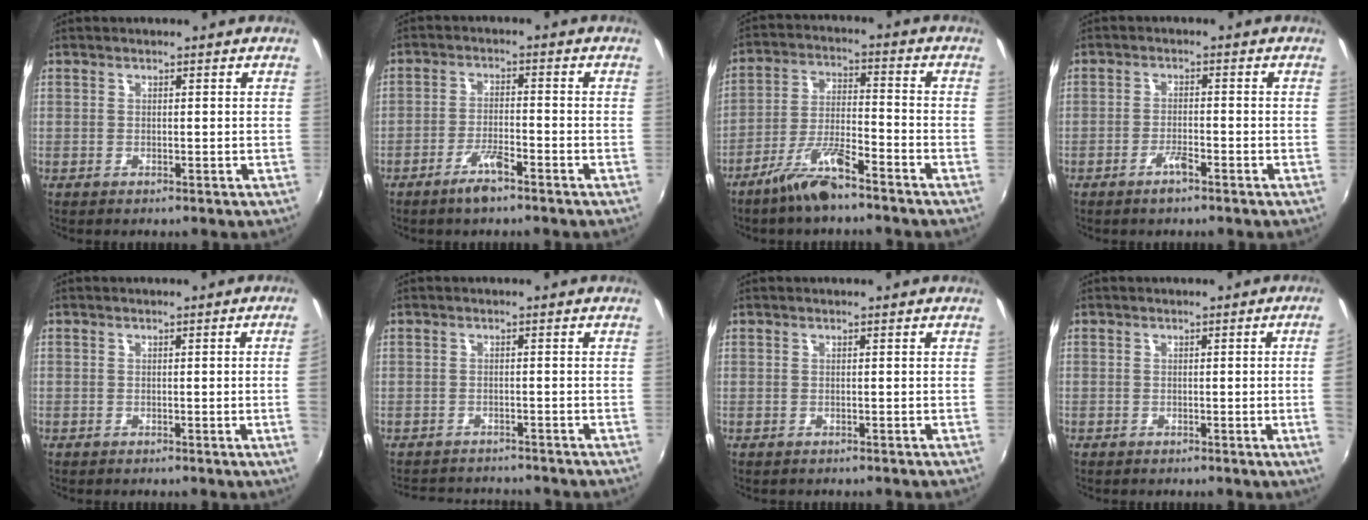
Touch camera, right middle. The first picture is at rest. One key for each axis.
{"total": 4.9, "fx": -3.6, "fy": 1.1, "fz": 3.1, "tx": -0.075, "ty": -0.002, "tz": -0.067}
{"total": 9.0, "fx": -6.9, "fy": 1.6, "fz": 5.6, "tx": -0.117, "ty": 0.000, "tz": -0.127}
{"total": 2.8, "fx": -2.1, "fy": 0.7, "fz": 1.8, "tx": -0.044, "ty": 0.000, "tz": -0.040}
{"total": 1.8, "fx": -0.2, "fy": -0.9, "fz": 1.5, "tx": -0.027, "ty": -0.007, "tz": -0.002}
{"total": 5.9, "fx": -5.5, "fy": 1.9, "fz": 1.0, "tx": -0.035, "ty": 0.007, "tz": -0.084}
{"total": 0.0}
{"total": 2.7, "fx": -0.2, "fy": -1.2, "fz": 2.4, "tx": -0.042, "ty": -0.009, "tz": 0.001}